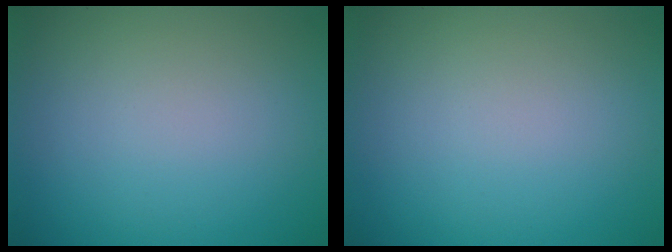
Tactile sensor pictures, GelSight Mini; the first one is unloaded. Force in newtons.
{"total": 0.0}